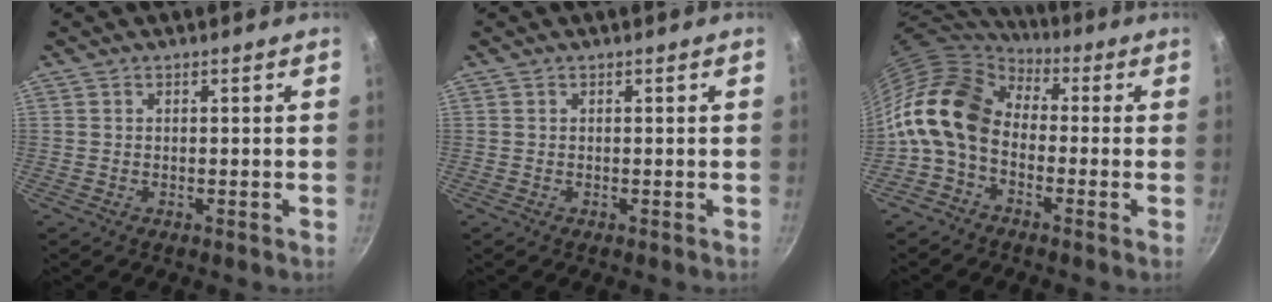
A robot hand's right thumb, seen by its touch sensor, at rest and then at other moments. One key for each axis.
{"total": 0.0}
{"total": 15.4, "fx": -0.8, "fy": 11.0, "fz": 10.8, "tx": -0.197, "ty": 0.037, "tz": -0.037}